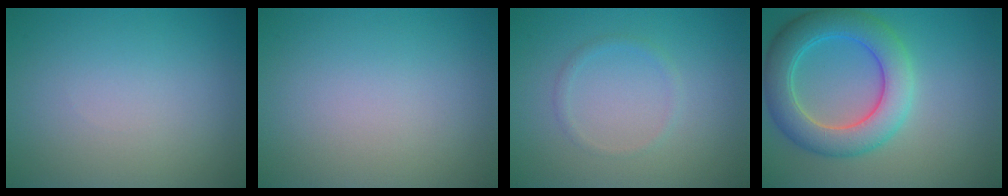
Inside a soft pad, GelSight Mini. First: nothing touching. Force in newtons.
{"total": 0.0}
{"total": 0.9, "press": 0.9, "slide": 0.1}
{"total": 6.8, "press": 6.8, "slide": 0.1}